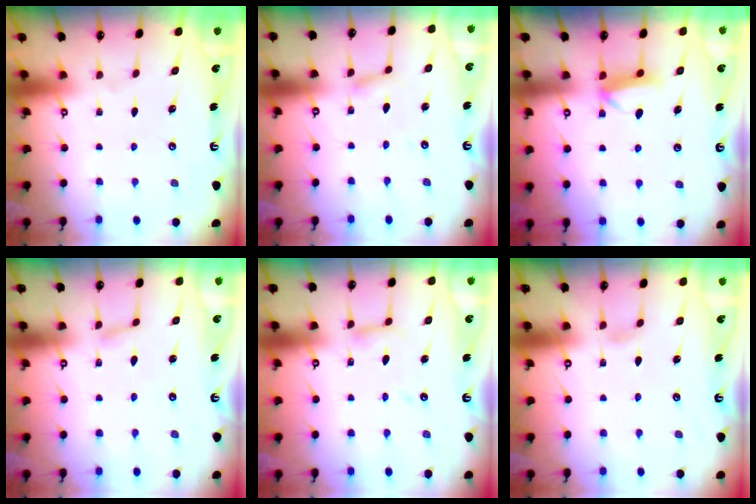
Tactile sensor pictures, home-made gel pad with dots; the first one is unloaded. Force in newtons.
{"total": 2.2, "press": 2.2, "slide": 0.3}
{"total": 6.1, "press": 6.0, "slide": 0.9}
{"total": 2.0, "press": 1.9, "slide": 0.3}
{"total": 6.5, "press": 6.5, "slide": 0.6}
{"total": 2.6, "press": 2.6, "slide": 0.3}